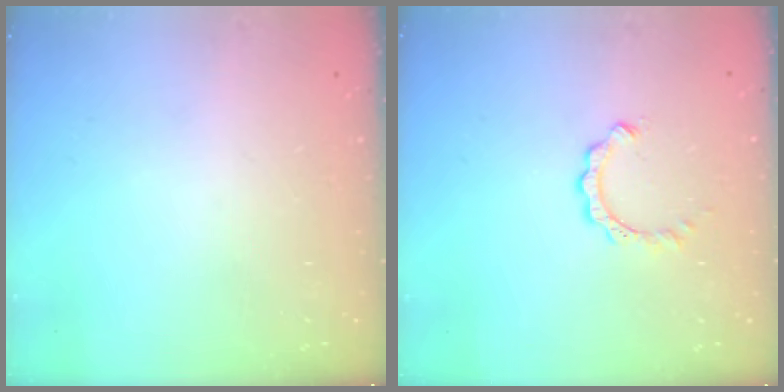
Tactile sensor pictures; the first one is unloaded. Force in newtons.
{"total": 5.8, "press": 5.8, "slide": 0.5}